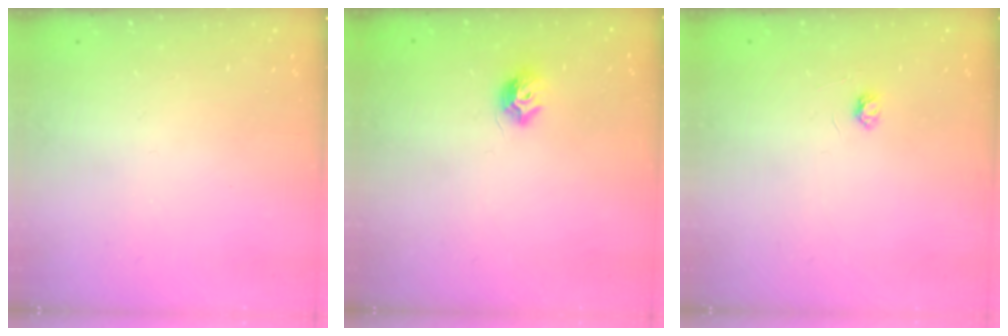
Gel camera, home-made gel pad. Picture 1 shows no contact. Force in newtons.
{"total": 7.6, "press": 7.6, "slide": 0.2}
{"total": 2.6, "press": 2.6, "slide": 0.3}